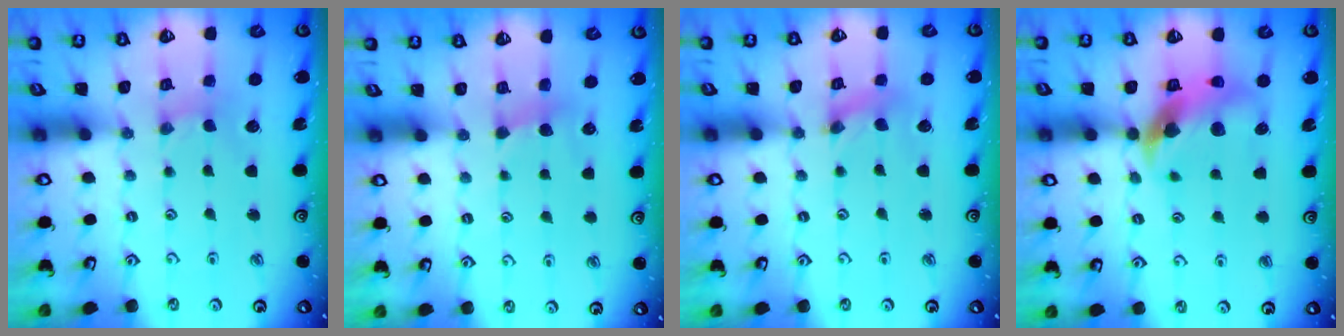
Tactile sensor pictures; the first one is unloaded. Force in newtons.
{"total": 3.4, "press": 3.4, "slide": 0.5}
{"total": 1.6, "press": 1.6, "slide": 0.3}
{"total": 11.2, "press": 11.1, "slide": 1.3}